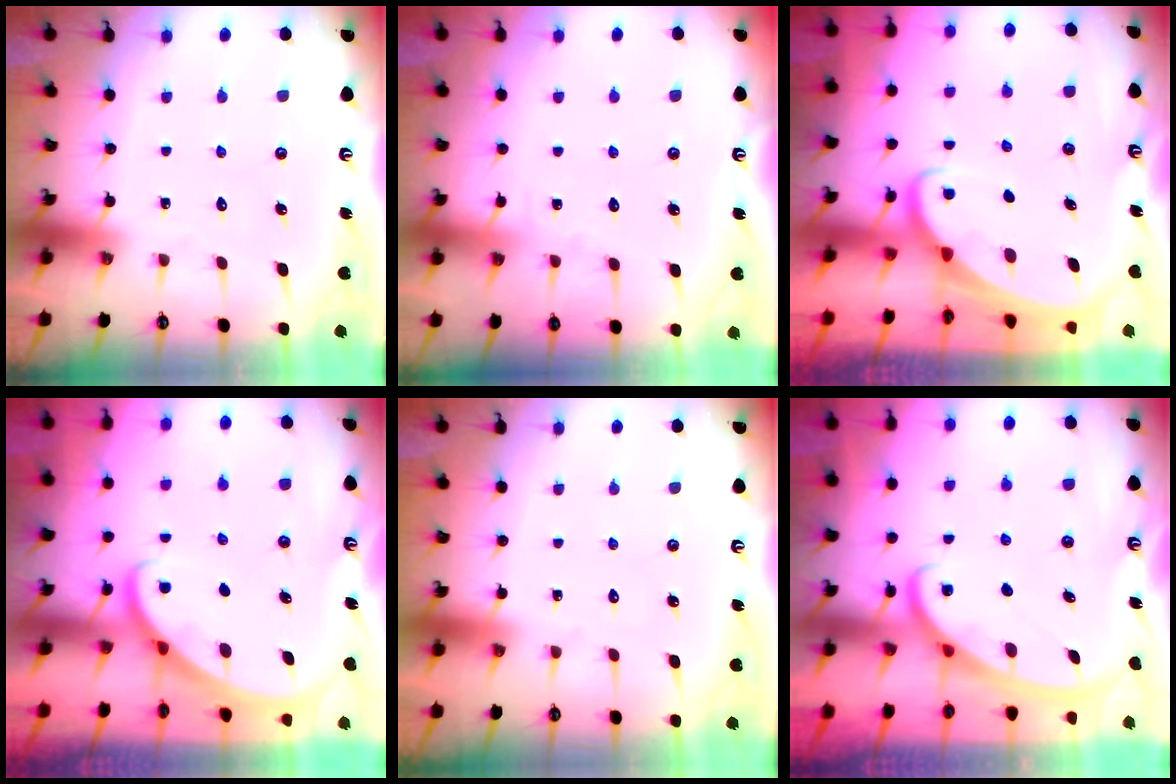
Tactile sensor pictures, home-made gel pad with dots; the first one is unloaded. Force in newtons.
{"total": 2.6, "press": 2.6, "slide": 0.3}
{"total": 3.4, "press": 3.3, "slide": 0.3}
{"total": 2.7, "press": 2.7, "slide": 0.2}
{"total": 0.0}
{"total": 2.7, "press": 2.7, "slide": 0.4}